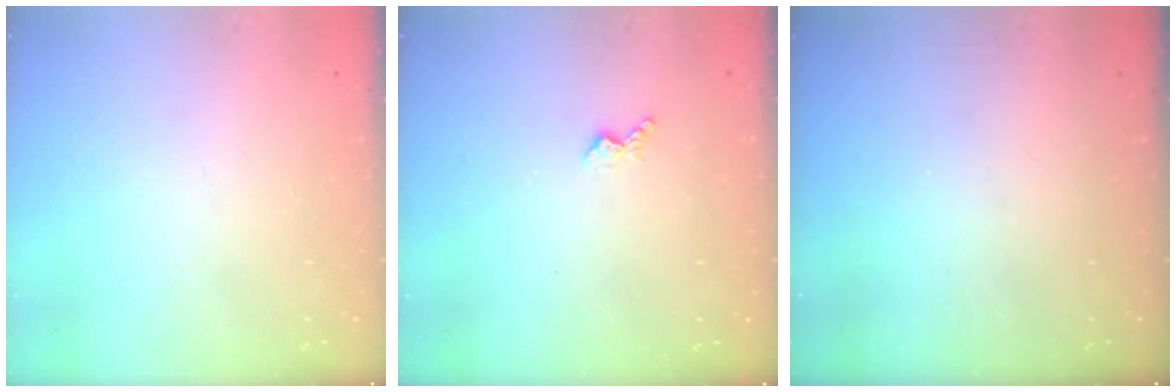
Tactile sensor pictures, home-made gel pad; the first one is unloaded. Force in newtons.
{"total": 3.8, "press": 3.7, "slide": 0.6}
{"total": 0.0}